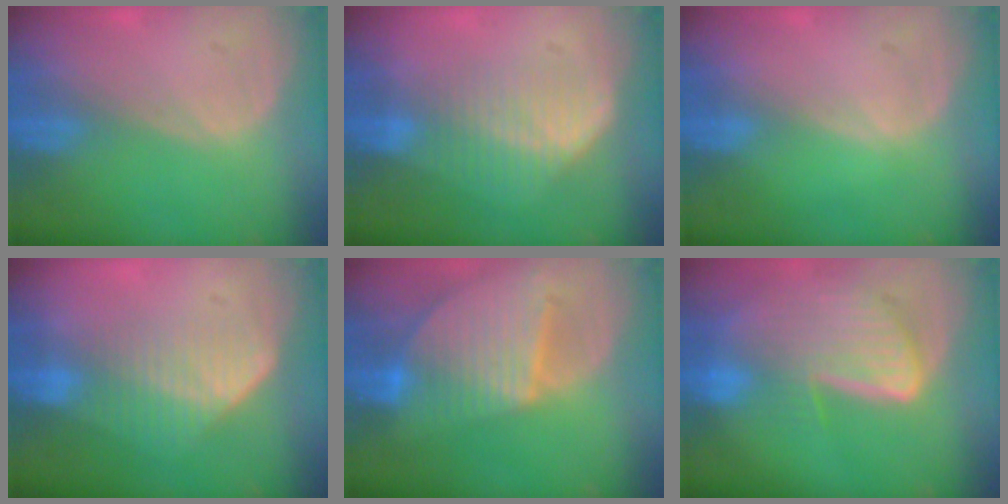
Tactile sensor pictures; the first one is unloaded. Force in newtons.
{"total": 7.1, "press": 6.2, "slide": 3.5}
{"total": 0.0}
{"total": 7.2, "press": 6.1, "slide": 3.8}
{"total": 9.5, "press": 8.2, "slide": 4.8}
{"total": 9.3, "press": 8.1, "slide": 4.6}